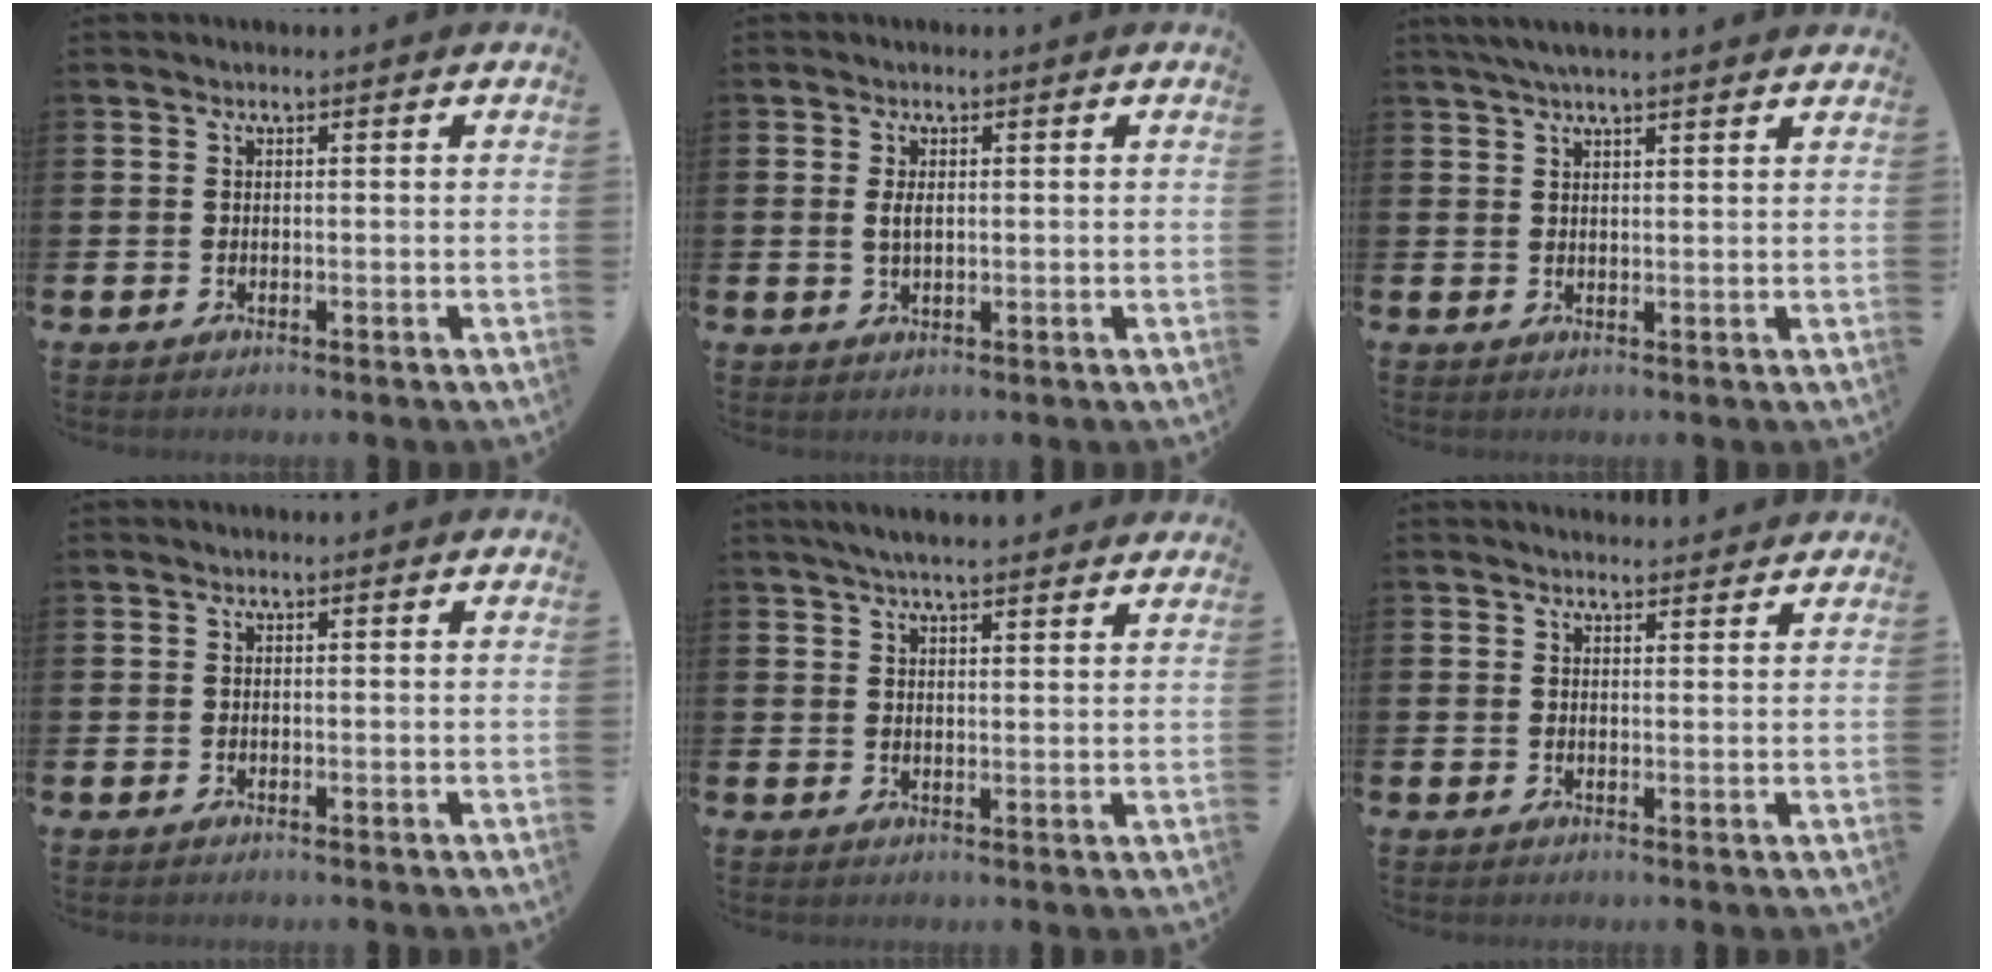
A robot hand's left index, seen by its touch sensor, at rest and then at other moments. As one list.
[{"total": 1.7, "force": [0.4, 0.8, 1.5], "torque": [-0.017, 0.001, 0.002]}, {"total": 3.5, "force": [3.1, 0.2, 1.5], "torque": [-0.032, -0.004, 0.057]}, {"total": 0.0}, {"total": 4.3, "force": [4.1, 0.3, 1.3], "torque": [-0.031, -0.012, 0.074]}, {"total": 2.0, "force": [2.0, 0.3, -0.1], "torque": [0.008, -0.012, 0.034]}]